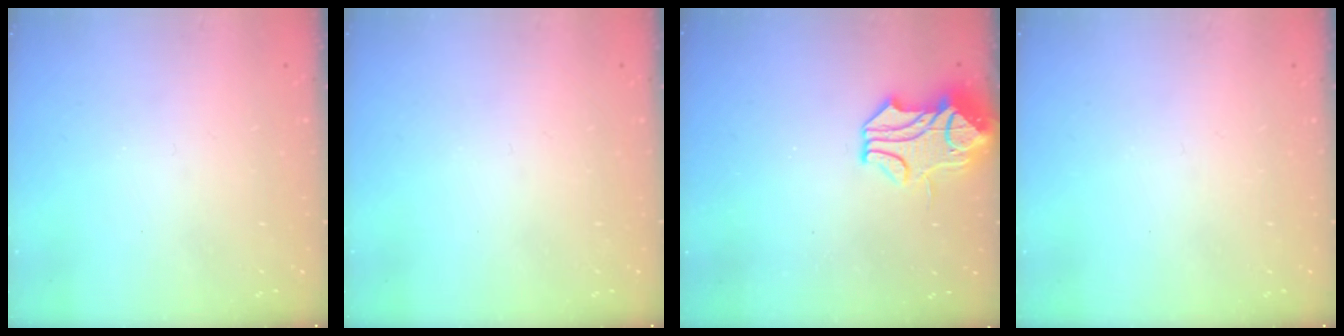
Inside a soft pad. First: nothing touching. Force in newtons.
{"total": 0.0}
{"total": 2.3, "press": 1.7, "slide": 1.6}
{"total": 0.0}